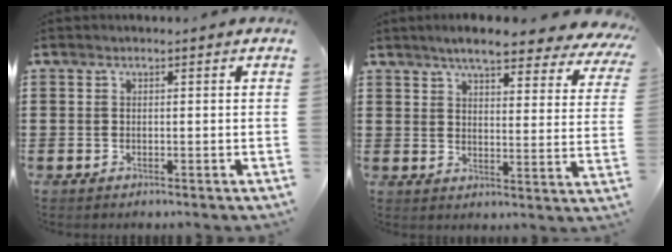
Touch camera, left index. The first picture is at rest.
{"total": 6.8, "force": [5.9, 0.6, 3.3], "torque": [-0.070, -0.030, 0.099]}